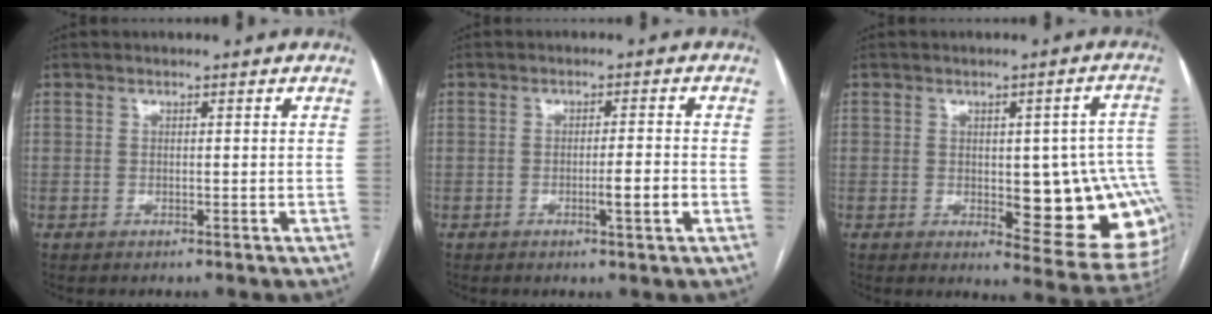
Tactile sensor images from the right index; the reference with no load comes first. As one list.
[{"total": 3.6, "force": [-1.2, 0.0, 3.4], "torque": [-0.051, -0.003, -0.018]}, {"total": 15.9, "force": [-1.3, 5.4, 14.9], "torque": [-0.123, 0.014, 0.000]}]